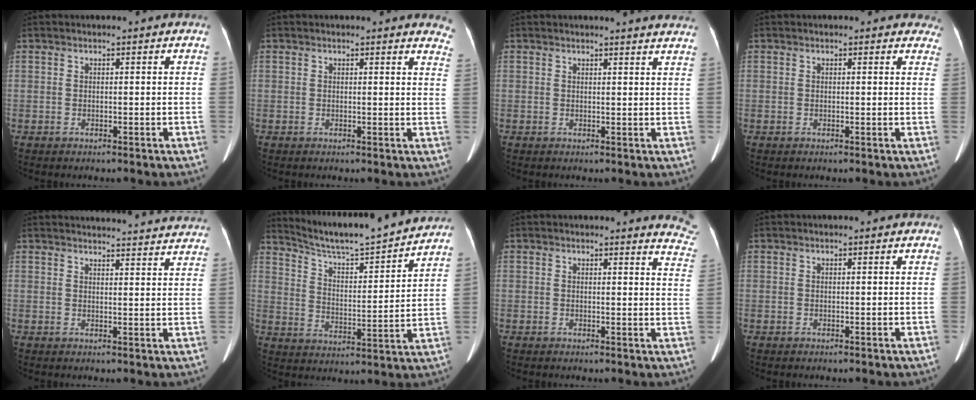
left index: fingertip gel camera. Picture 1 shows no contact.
{"total": 5.6, "force": [5.4, 1.2, 0.8], "torque": [0.019, -0.021, 0.021]}
{"total": 7.4, "force": [7.2, -0.1, 1.8], "torque": [-0.015, -0.013, 0.054]}
{"total": 4.1, "force": [3.6, 1.8, 0.6], "torque": [0.019, -0.009, 0.009]}
{"total": 20.4, "force": [19.9, 1.5, 4.3], "torque": [-0.047, -0.025, 0.227]}
{"total": 16.3, "force": [15.4, -0.2, 5.3], "torque": [-0.099, -0.005, 0.236]}
{"total": 6.1, "force": [6.1, 0.5, 0.2], "torque": [0.016, -0.055, 0.029]}
{"total": 0.0}